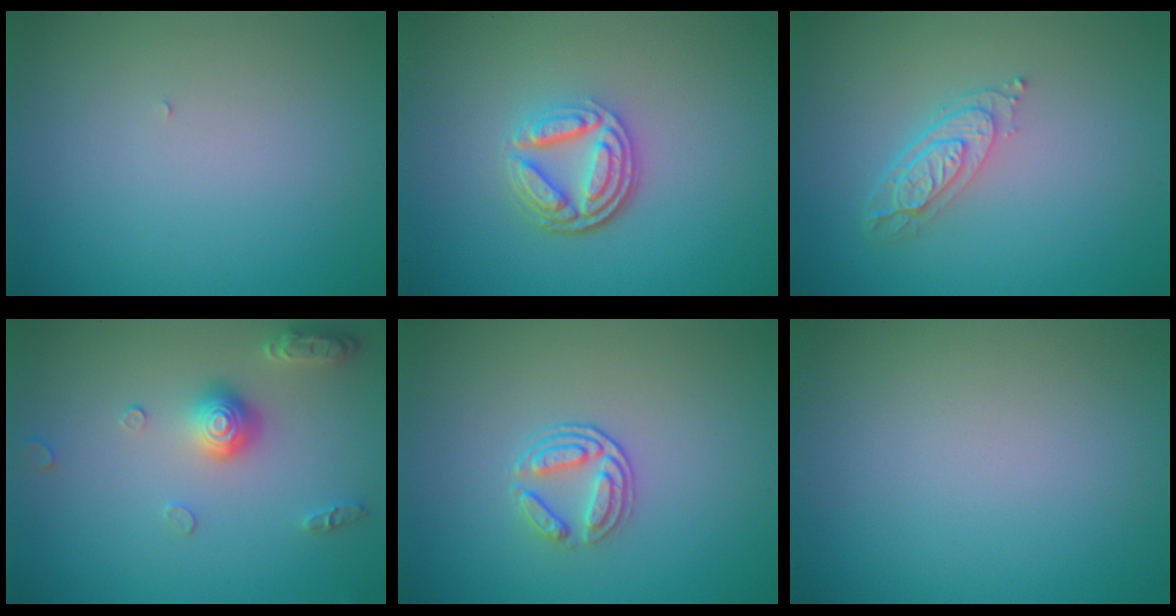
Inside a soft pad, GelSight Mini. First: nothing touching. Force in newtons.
{"total": 4.5, "press": 3.4, "slide": 2.9}
{"total": 3.5, "press": 2.6, "slide": 2.3}
{"total": 3.0, "press": 2.9, "slide": 0.7}
{"total": 2.4, "press": 1.9, "slide": 1.5}
{"total": 0.0}